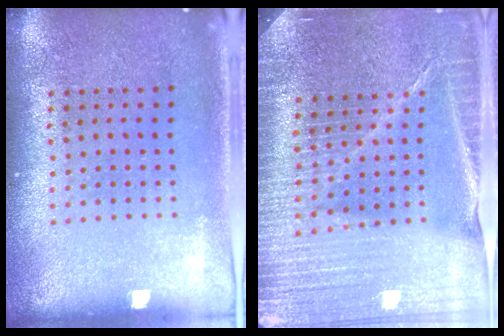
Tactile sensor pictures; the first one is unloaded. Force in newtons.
{"total": 4.5, "press": 4.2, "slide": 1.6}